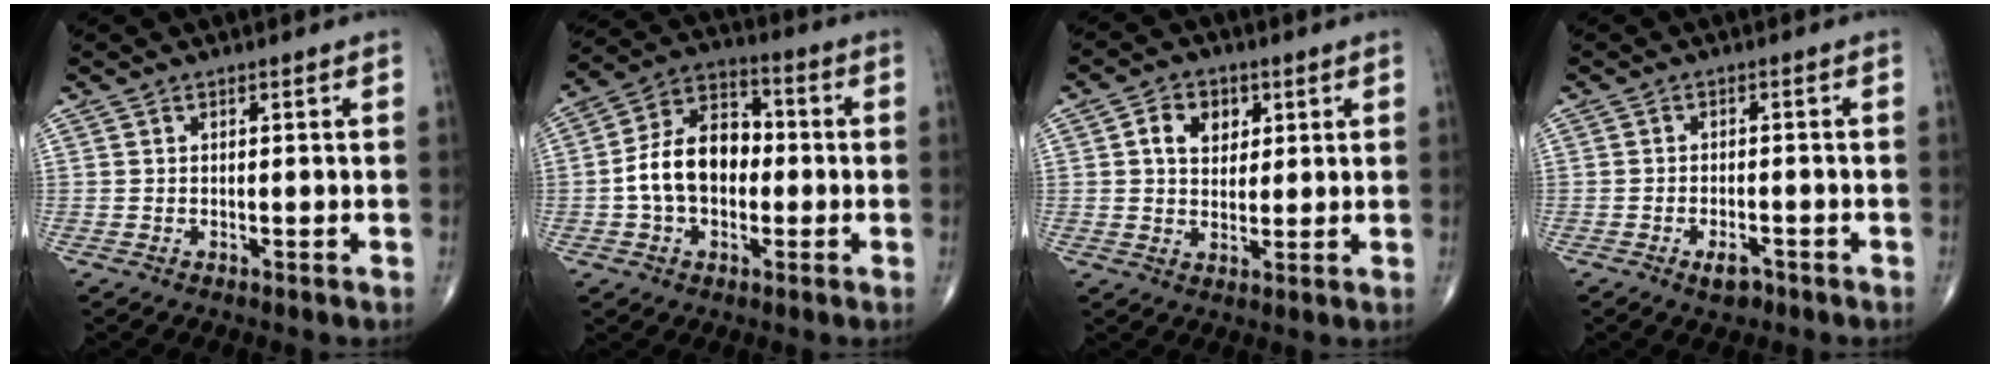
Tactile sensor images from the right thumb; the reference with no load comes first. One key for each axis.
{"total": 12.7, "fx": -1.1, "fy": 8.6, "fz": 9.2, "tx": -0.146, "ty": 0.037, "tz": -0.030}
{"total": 6.3, "fx": 2.0, "fy": 4.7, "fz": 3.7, "tx": -0.039, "ty": -0.003, "tz": 0.032}
{"total": 3.1, "fx": -1.9, "fy": 1.5, "fz": 2.0, "tx": -0.028, "ty": 0.006, "tz": -0.029}